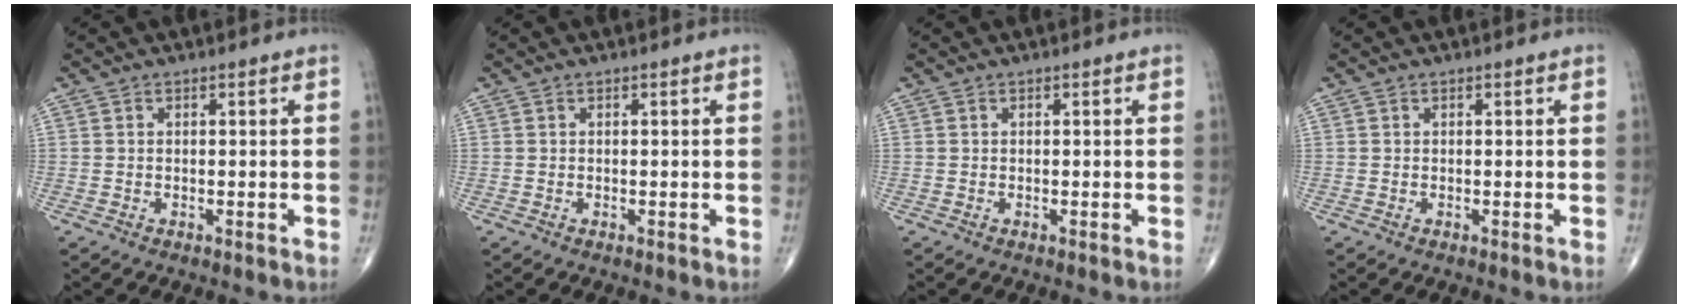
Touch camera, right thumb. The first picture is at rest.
{"total": 0.0}
{"total": 0.0}
{"total": 0.0}